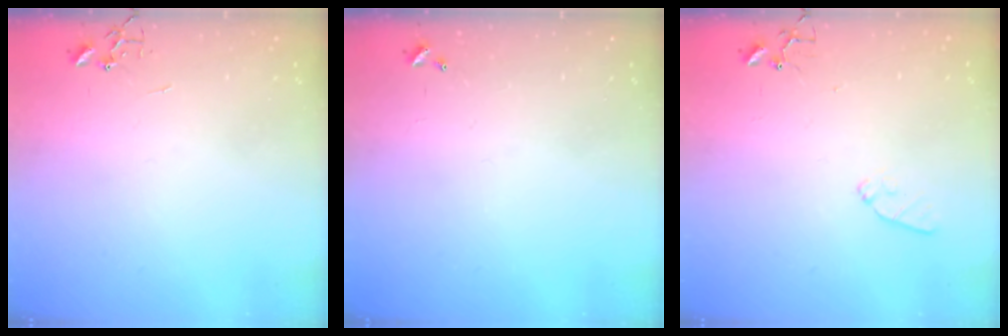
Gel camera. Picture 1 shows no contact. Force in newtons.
{"total": 0.0}
{"total": 7.6, "press": 7.6, "slide": 0.6}